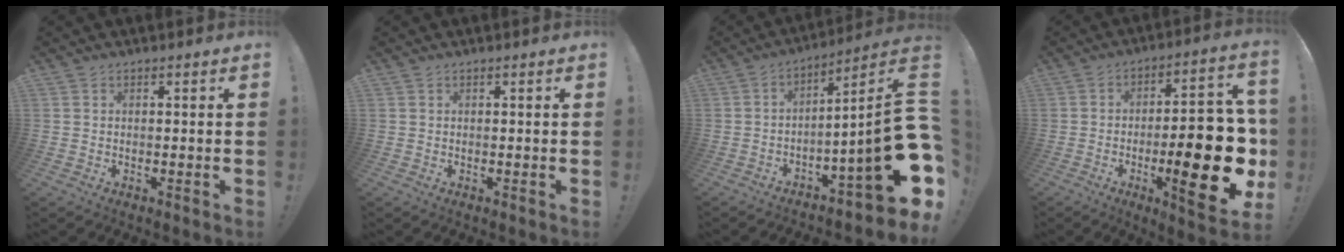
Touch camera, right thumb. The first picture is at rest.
{"total": 0.0}
{"total": 18.5, "force": [-4.0, 2.7, 17.9], "torque": [-0.262, 0.004, -0.066]}
{"total": 24.7, "force": [-5.4, 7.6, 22.9], "torque": [-0.317, 0.019, -0.074]}